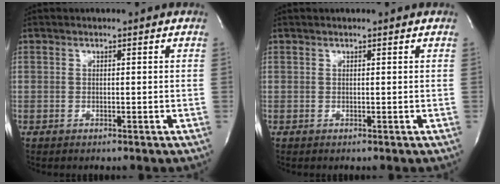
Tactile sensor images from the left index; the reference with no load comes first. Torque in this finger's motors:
{"motor_torque": [0.00, 0.00, 0.00, 0.00]}